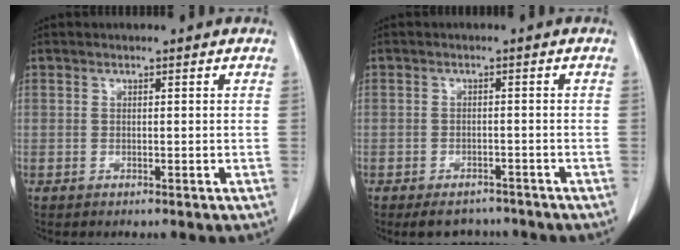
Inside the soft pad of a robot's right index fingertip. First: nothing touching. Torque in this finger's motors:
{"motor_torque": [0.42, -0.33, 0.10, 0.03]}